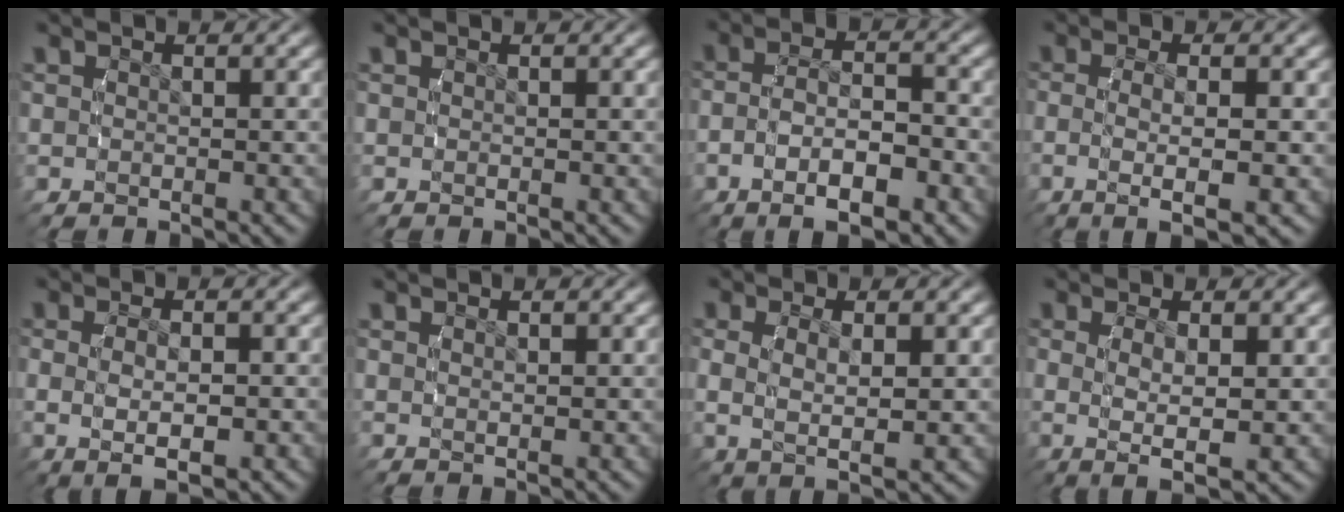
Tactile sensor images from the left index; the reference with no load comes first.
{"total": 0.0}
{"total": 5.6, "force": [-2.1, 2.5, 4.6], "torque": [-0.079, 0.000, -0.034]}
{"total": 5.0, "force": [-1.2, 1.1, 4.8], "torque": [-0.087, -0.008, -0.011]}
{"total": 4.3, "force": [-0.3, 1.7, 3.9], "torque": [-0.072, -0.003, 0.002]}
{"total": 0.7, "force": [0.5, -0.4, 0.3], "torque": [-0.006, -0.006, 0.013]}
{"total": 4.4, "force": [0.5, 2.0, 3.9], "torque": [-0.083, -0.003, 0.016]}
{"total": 4.5, "force": [0.0, 1.3, 4.3], "torque": [-0.082, -0.010, 0.009]}